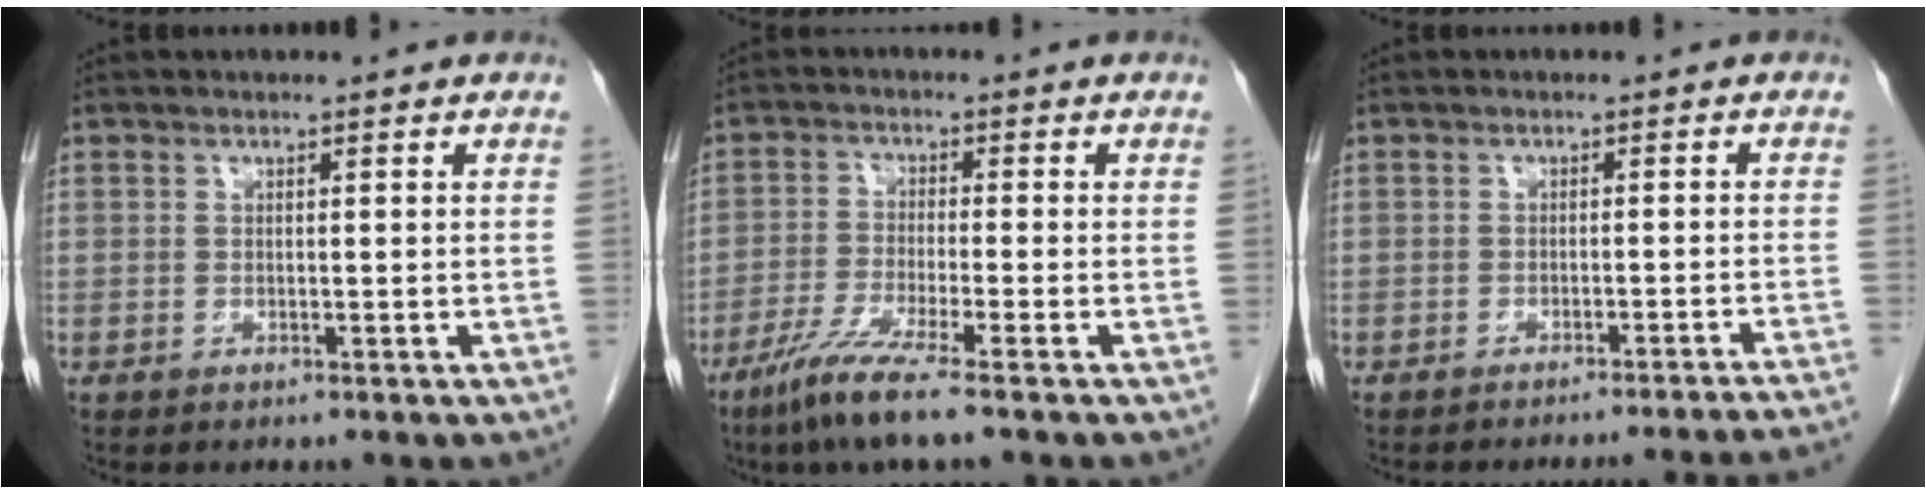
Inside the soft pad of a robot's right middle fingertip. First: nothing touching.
{"total": 7.4, "force": [-5.1, -0.7, 5.3], "torque": [-0.106, -0.025, -0.100]}
{"total": 13.5, "force": [-12.9, -2.5, 2.9], "torque": [-0.008, -0.019, -0.146]}